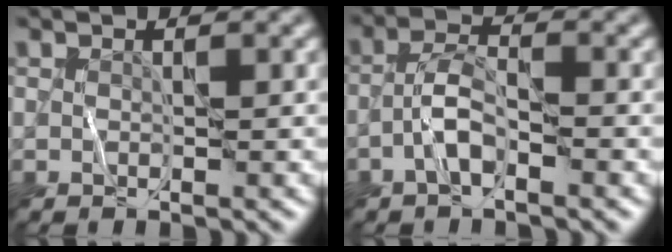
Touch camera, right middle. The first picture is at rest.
{"total": 2.8, "force": [-1.4, 0.9, 2.2], "torque": [-0.041, 0.011, -0.036]}